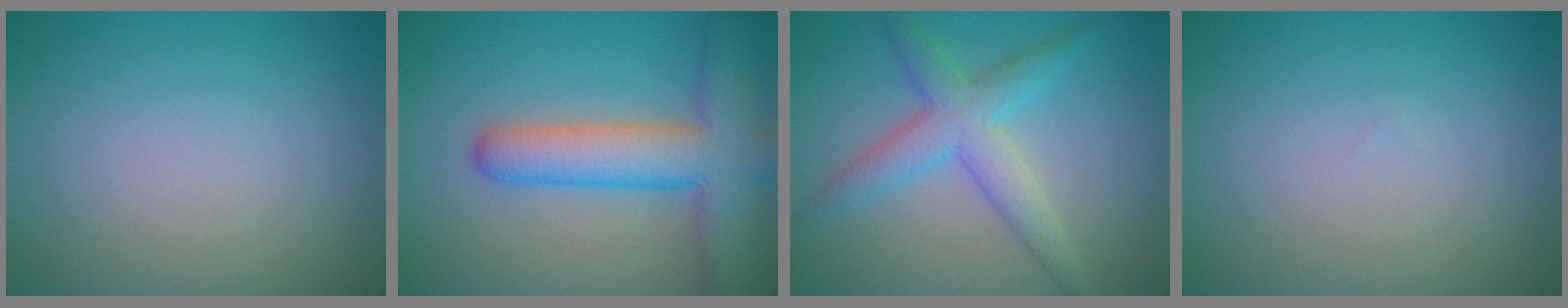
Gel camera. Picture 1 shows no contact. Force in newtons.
{"total": 8.0, "press": 8.0, "slide": 0.5}
{"total": 4.6, "press": 4.6, "slide": 0.2}
{"total": 0.0}